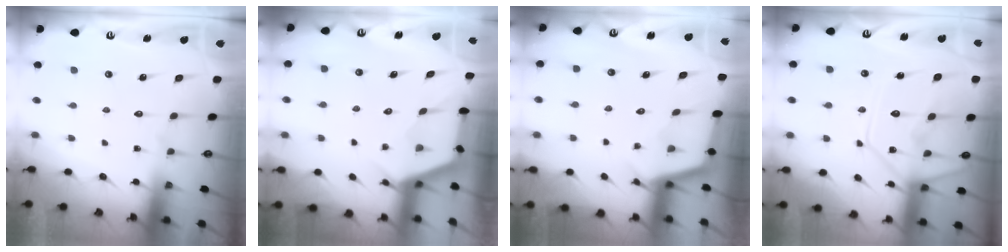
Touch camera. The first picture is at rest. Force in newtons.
{"total": 2.6, "press": 2.6, "slide": 0.4}
{"total": 2.5, "press": 2.5, "slide": 0.1}
{"total": 13.2, "press": 13.1, "slide": 1.6}